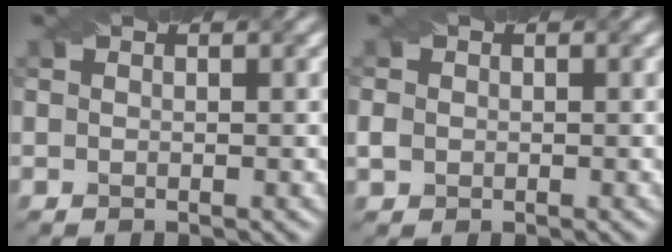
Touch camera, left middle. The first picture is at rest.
{"total": 1.3, "force": [-0.1, 1.2, 0.4], "torque": [-0.009, -0.001, -0.004]}